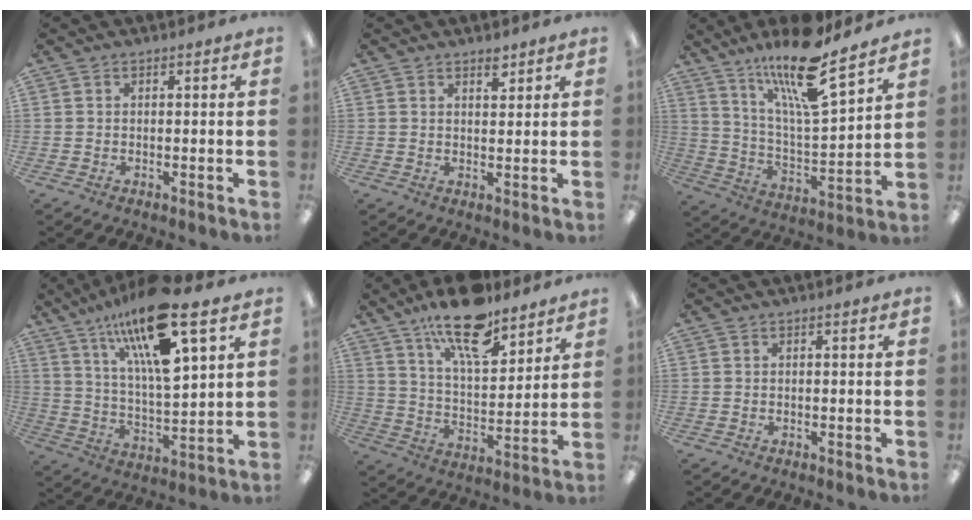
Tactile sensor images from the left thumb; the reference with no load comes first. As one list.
[{"total": 3.0, "force": [2.5, 1.2, 1.3], "torque": [-0.005, -0.015, 0.040]}, {"total": 18.3, "force": [13.9, 3.8, 11.3], "torque": [-0.205, -0.087, 0.231]}, {"total": 19.9, "force": [12.5, 4.9, 14.7], "torque": [-0.260, -0.066, 0.200]}, {"total": 16.8, "force": [12.5, 6.0, 9.5], "torque": [-0.158, -0.066, 0.213]}, {"total": 0.0}]